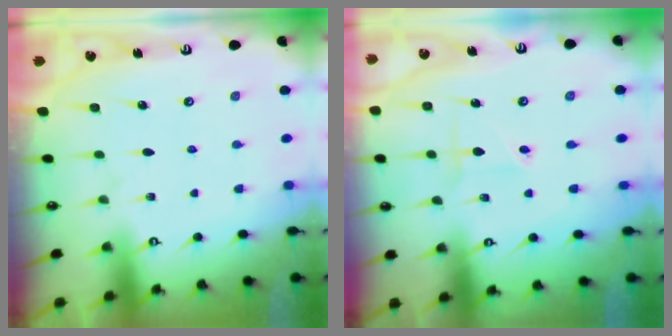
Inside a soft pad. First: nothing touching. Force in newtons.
{"total": 2.6, "press": 2.6, "slide": 0.3}